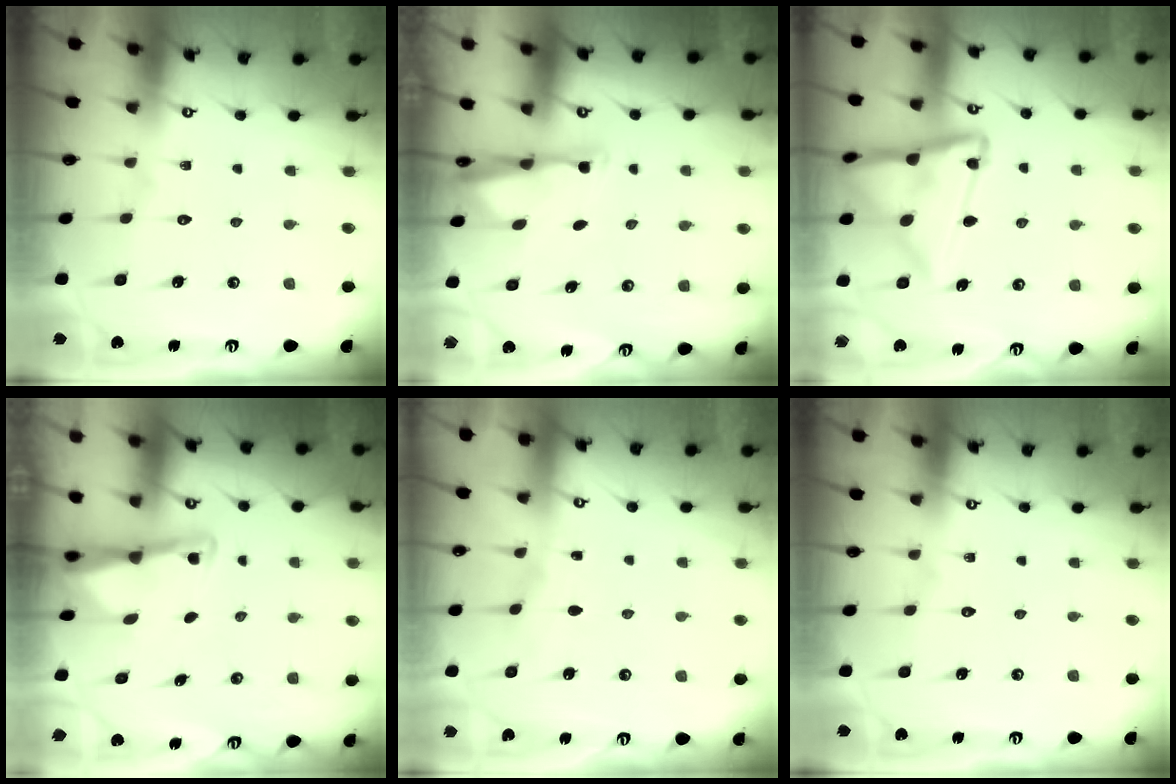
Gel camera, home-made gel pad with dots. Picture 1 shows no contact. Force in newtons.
{"total": 2.9, "press": 2.9, "slide": 0.5}
{"total": 16.5, "press": 16.5, "slide": 1.5}
{"total": 2.9, "press": 2.8, "slide": 0.3}
{"total": 2.7, "press": 2.7, "slide": 0.4}
{"total": 0.0}